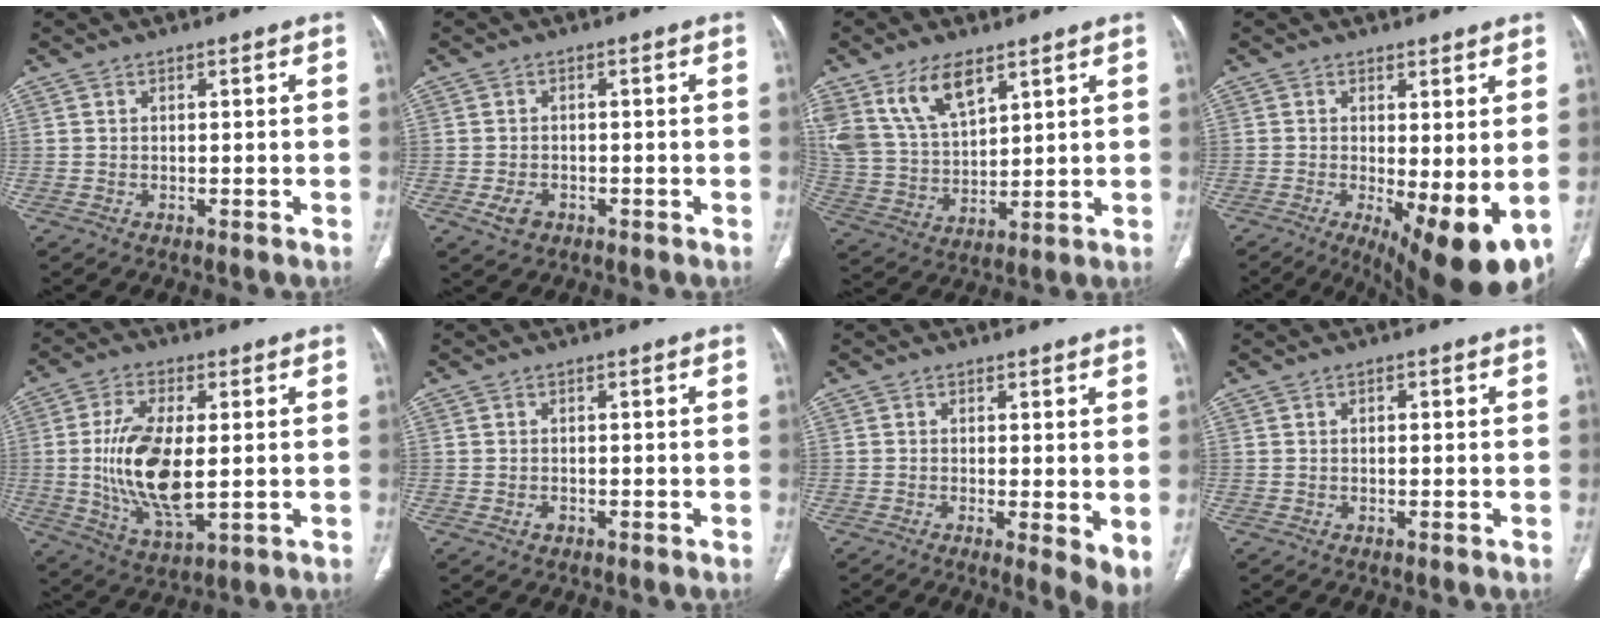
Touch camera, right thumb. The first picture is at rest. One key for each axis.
{"total": 3.3, "fx": -1.4, "fy": 2.4, "fz": 1.8, "tx": -0.030, "ty": 0.003, "tz": -0.019}
{"total": 12.8, "fx": 7.8, "fy": 6.3, "fz": 7.9, "tx": -0.135, "ty": -0.027, "tz": 0.166}
{"total": 12.8, "fx": -2.5, "fy": 4.2, "fz": 11.8, "tx": -0.174, "ty": -0.026, "tz": -0.022}
{"total": 15.1, "fx": 0.1, "fy": 6.8, "fz": 13.4, "tx": -0.264, "ty": -0.017, "tz": 0.011}
{"total": 1.2, "fx": -0.4, "fy": 0.9, "fz": 0.6, "tx": -0.009, "ty": 0.004, "tz": -0.005}
{"total": 5.3, "fx": -0.3, "fy": 1.4, "fz": 5.1, "tx": -0.076, "ty": -0.017, "tz": -0.007}
{"total": 1.0, "fx": 0.2, "fy": 0.5, "fz": 0.8, "tx": -0.016, "ty": 0.004, "tz": 0.004}